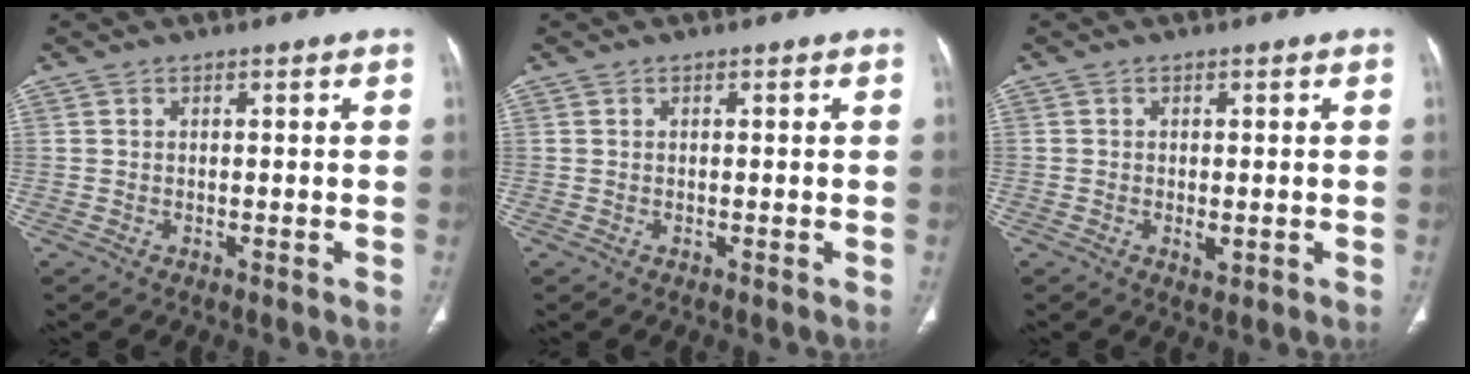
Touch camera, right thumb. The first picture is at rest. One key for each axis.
{"total": 0.0}
{"total": 1.6, "fx": -0.4, "fy": 0.9, "fz": 1.2, "tx": -0.019, "ty": -0.004, "tz": -0.004}